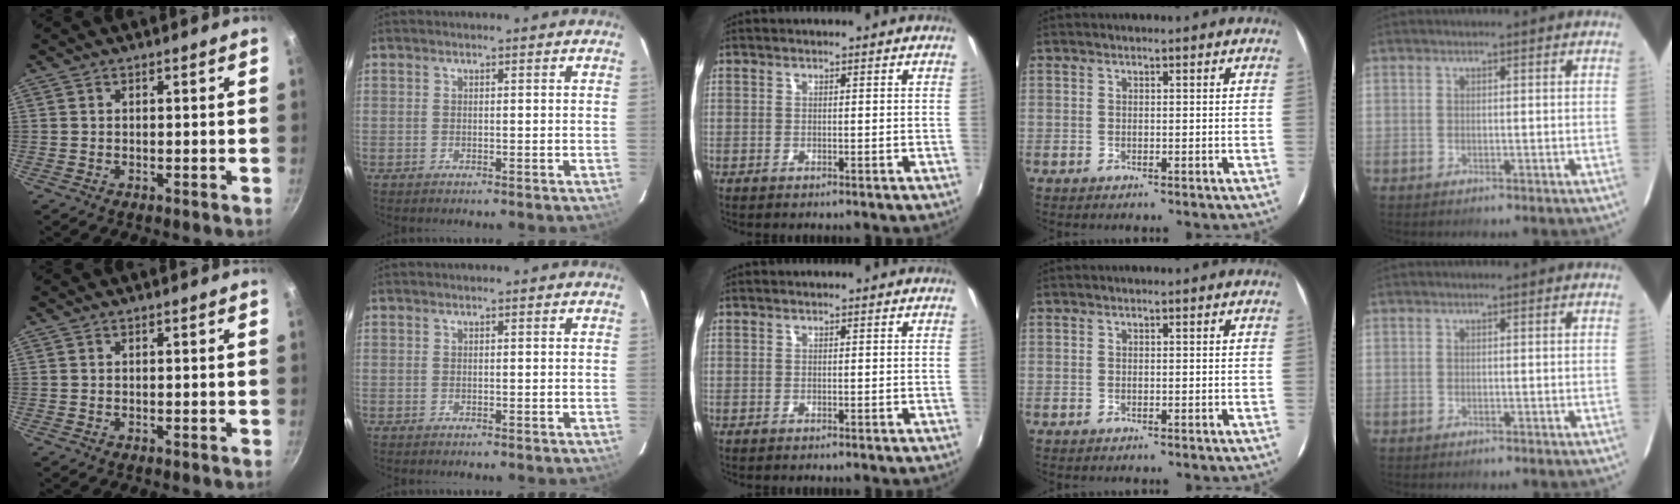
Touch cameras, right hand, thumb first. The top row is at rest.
{}